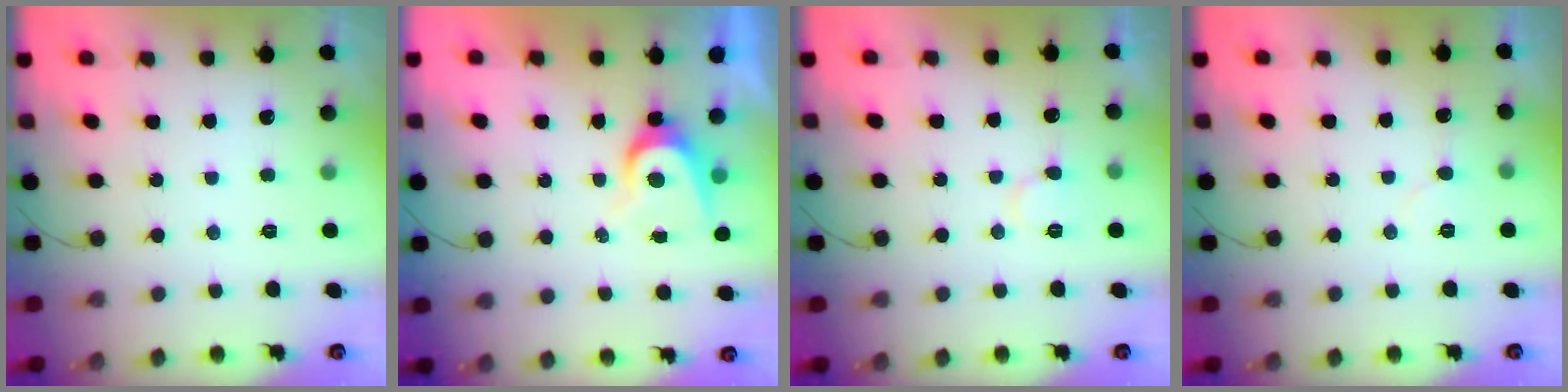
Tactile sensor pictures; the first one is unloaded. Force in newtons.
{"total": 6.2, "press": 6.1, "slide": 0.7}
{"total": 7.0, "press": 7.0, "slide": 0.4}
{"total": 4.4, "press": 4.3, "slide": 0.4}